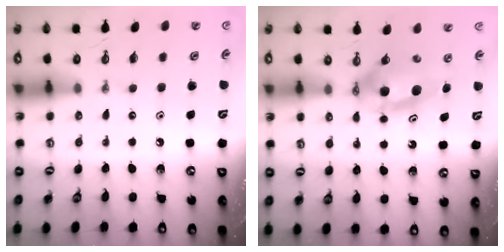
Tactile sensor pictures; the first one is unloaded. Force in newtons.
{"total": 7.1, "press": 6.4, "slide": 3.1}